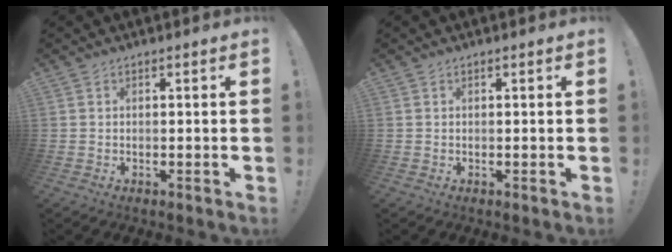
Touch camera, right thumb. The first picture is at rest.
{"total": 0.0}